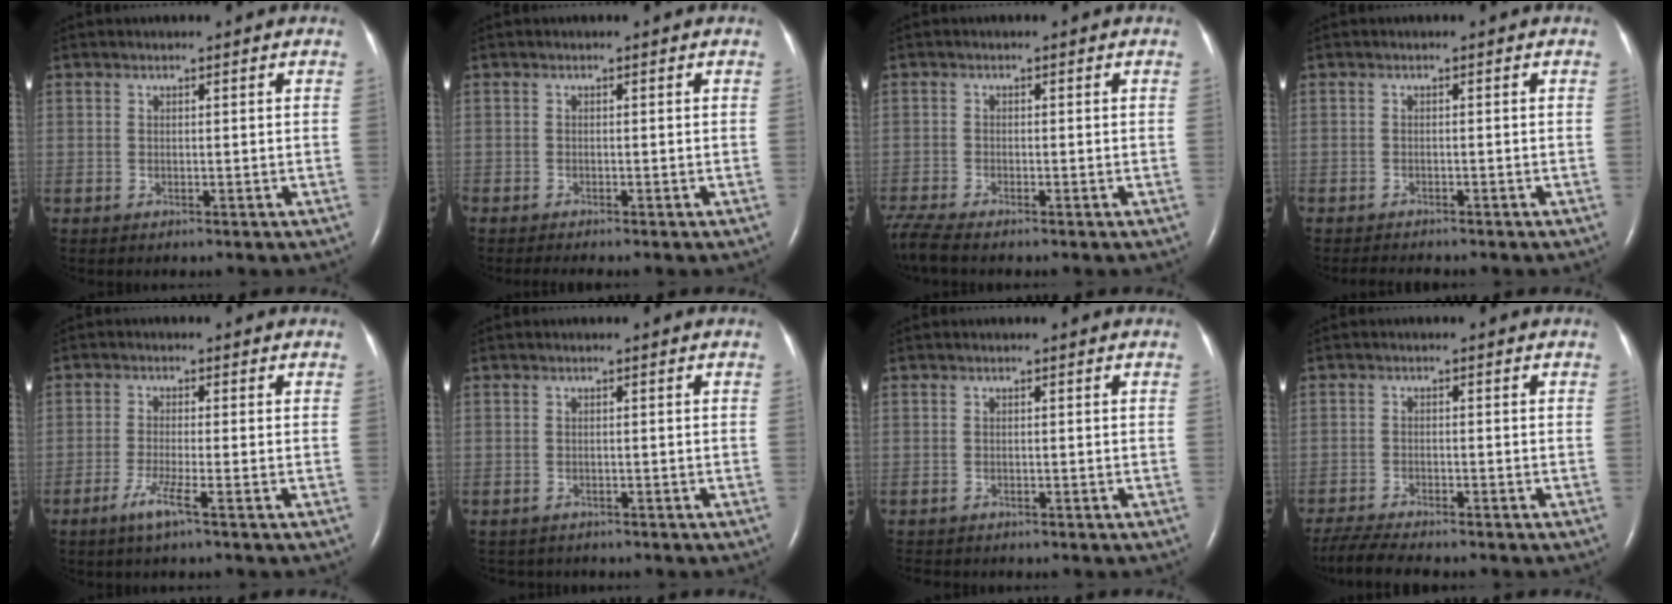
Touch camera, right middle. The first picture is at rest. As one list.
[{"total": 1.7, "force": [-1.5, -0.2, 0.8], "torque": [-0.017, -0.004, -0.025]}, {"total": 3.6, "force": [-3.2, -0.2, 1.6], "torque": [-0.045, -0.016, -0.068]}, {"total": 2.6, "force": [-2.5, 0.3, 0.8], "torque": [-0.015, -0.009, -0.036]}, {"total": 3.4, "force": [-2.0, -0.6, 2.7], "torque": [-0.062, -0.010, -0.043]}, {"total": 2.4, "force": [-2.2, 0.9, 0.1], "torque": [-0.002, -0.004, -0.029]}, {"total": 2.0, "force": [-1.8, 0.7, 0.5], "torque": [-0.009, -0.005, -0.025]}, {"total": 6.7, "force": [-6.1, 0.2, 2.9], "torque": [-0.055, -0.022, -0.104]}]